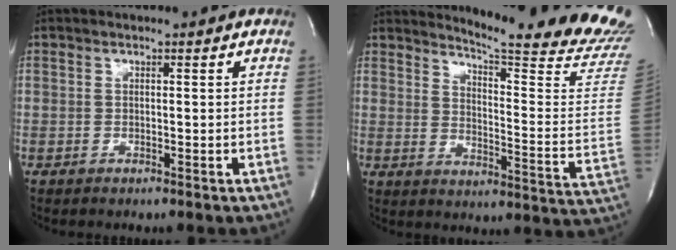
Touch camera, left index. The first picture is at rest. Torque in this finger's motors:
{"motor_torque": [0.40, -0.49, 0.18, 0.04]}